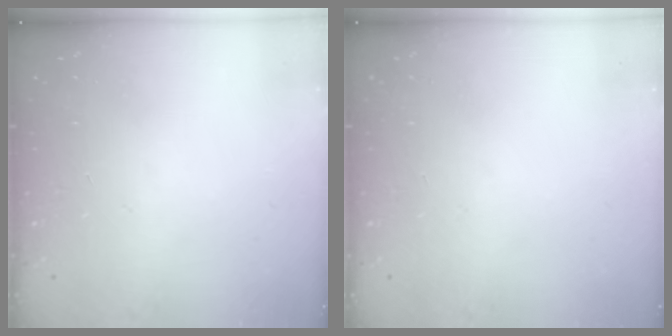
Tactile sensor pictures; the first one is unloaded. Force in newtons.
{"total": 0.0}